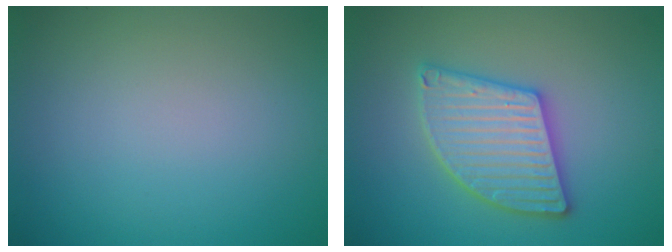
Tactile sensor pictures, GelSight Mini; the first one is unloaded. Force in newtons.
{"total": 5.5, "press": 5.4, "slide": 0.7}